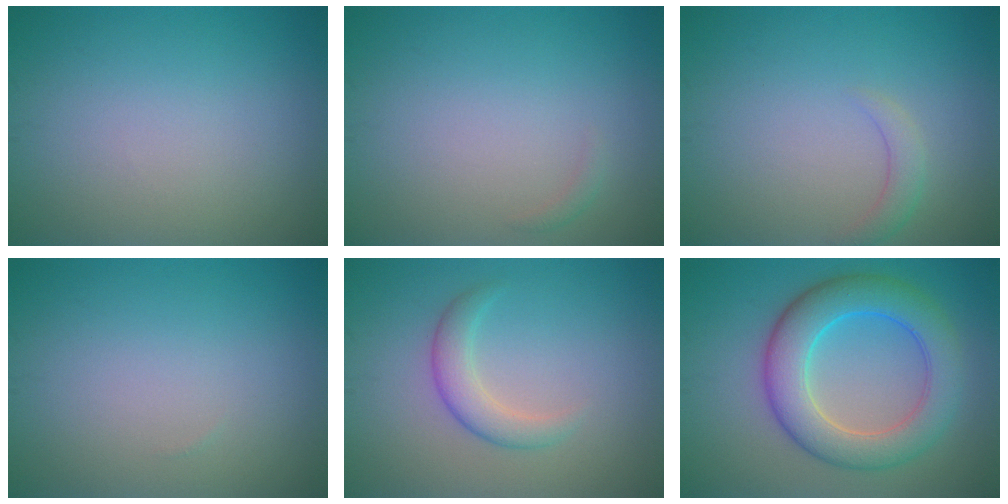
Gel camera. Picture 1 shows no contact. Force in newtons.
{"total": 0.6, "press": 0.6, "slide": 0.1}
{"total": 1.5, "press": 1.5, "slide": 0.2}
{"total": 0.0}
{"total": 2.5, "press": 2.5, "slide": 0.1}
{"total": 7.4, "press": 7.4, "slide": 0.1}